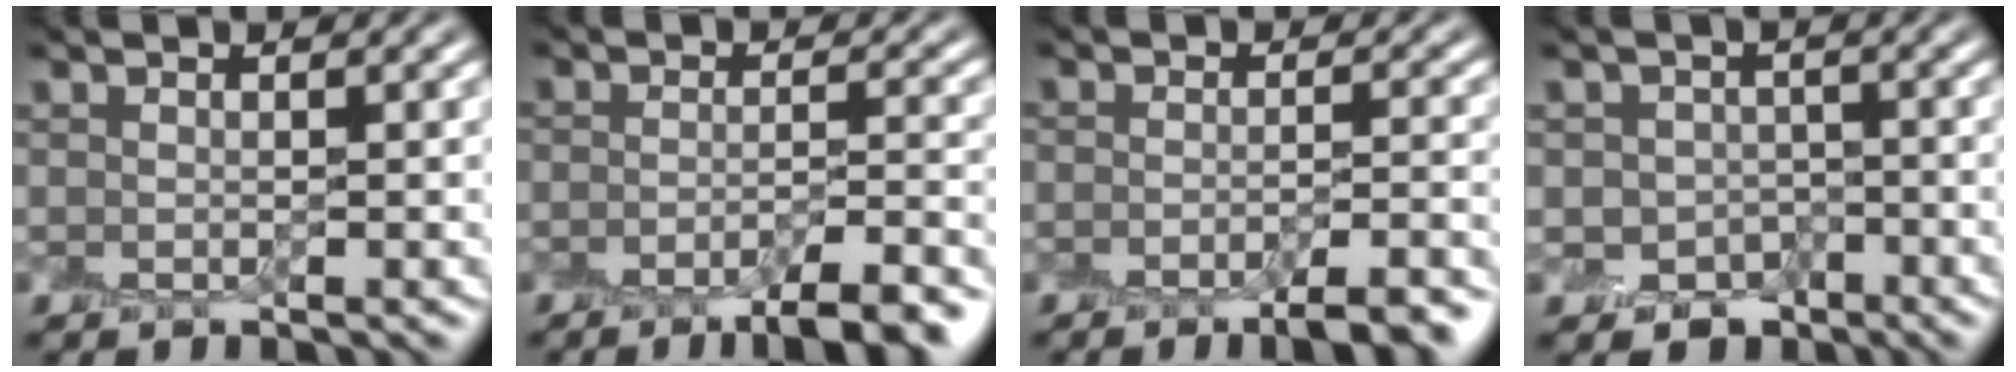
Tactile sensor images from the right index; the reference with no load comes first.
{"total": 5.8, "force": [-3.9, 1.3, 4.1], "torque": [-0.045, 0.004, -0.061]}
{"total": 4.7, "force": [-3.2, 1.1, 3.2], "torque": [-0.031, 0.002, -0.049]}
{"total": 3.3, "force": [-1.4, 2.8, 1.1], "torque": [-0.020, -0.004, -0.023]}